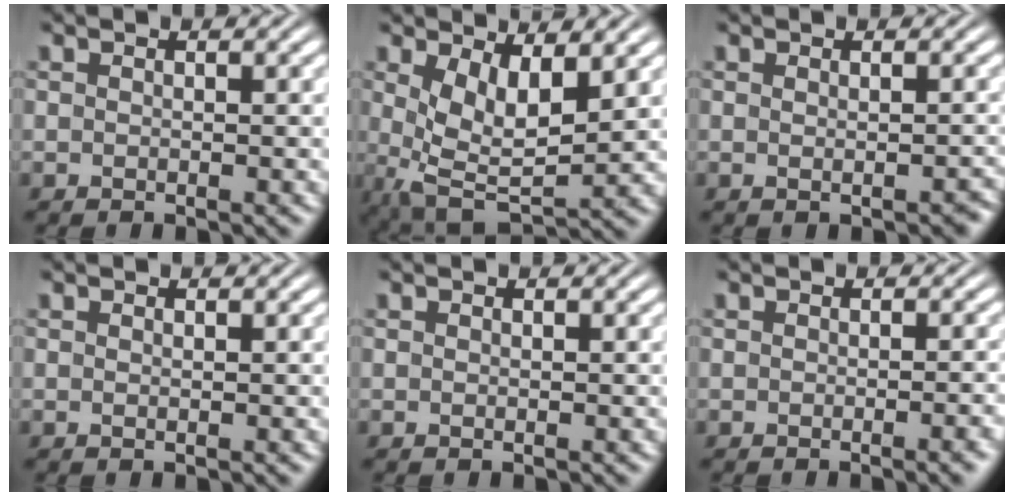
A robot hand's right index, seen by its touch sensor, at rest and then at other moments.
{"total": 8.2, "force": [-1.1, 5.0, 6.3], "torque": [-0.130, -0.051, 0.006]}
{"total": 1.0, "force": [-0.7, -0.1, 0.7], "torque": [-0.007, 0.000, -0.012]}
{"total": 0.0}
{"total": 0.0}
{"total": 1.1, "force": [-0.8, -0.2, 0.7], "torque": [-0.010, 0.006, -0.015]}